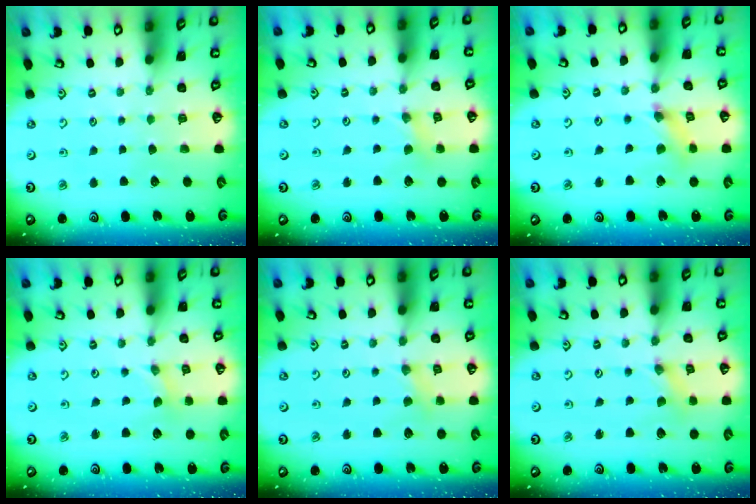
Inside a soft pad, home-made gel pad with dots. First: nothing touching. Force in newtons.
{"total": 2.1, "press": 2.1, "slide": 0.4}
{"total": 3.4, "press": 3.4, "slide": 0.3}
{"total": 0.0}
{"total": 2.3, "press": 2.2, "slide": 0.4}
{"total": 0.0}